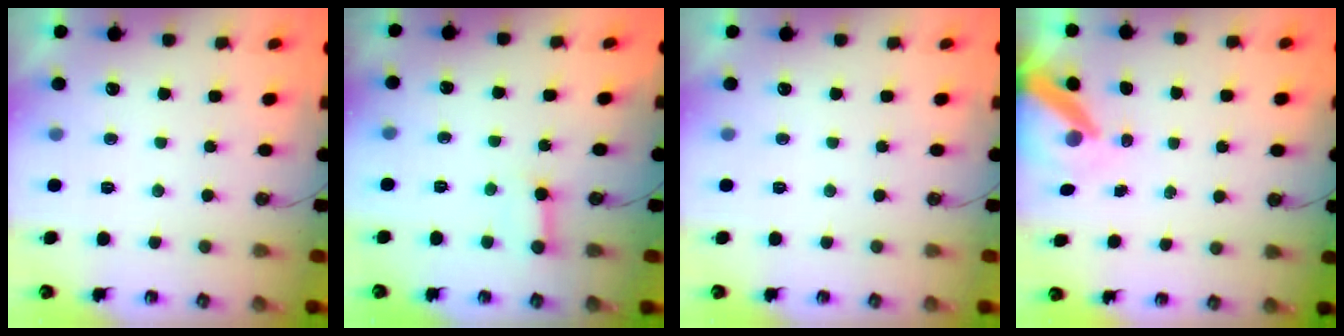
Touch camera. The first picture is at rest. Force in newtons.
{"total": 3.9, "press": 3.9, "slide": 0.5}
{"total": 0.0}
{"total": 8.1, "press": 8.0, "slide": 1.0}